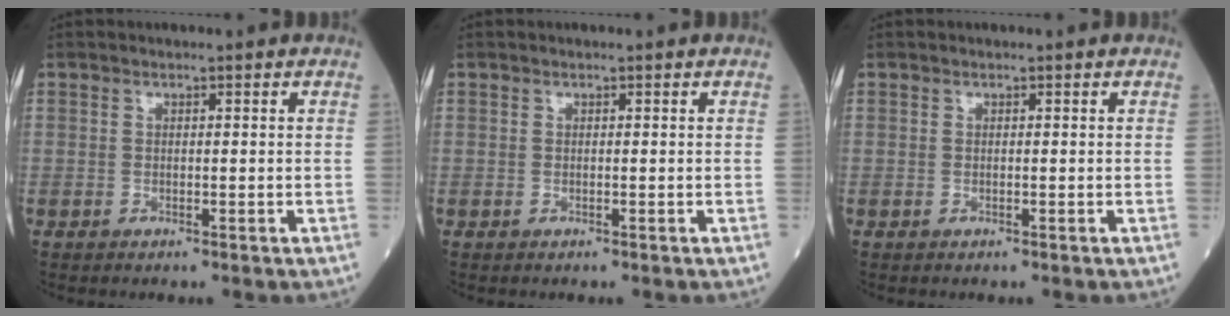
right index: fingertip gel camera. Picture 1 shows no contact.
{"total": 0.0}
{"total": 0.0}